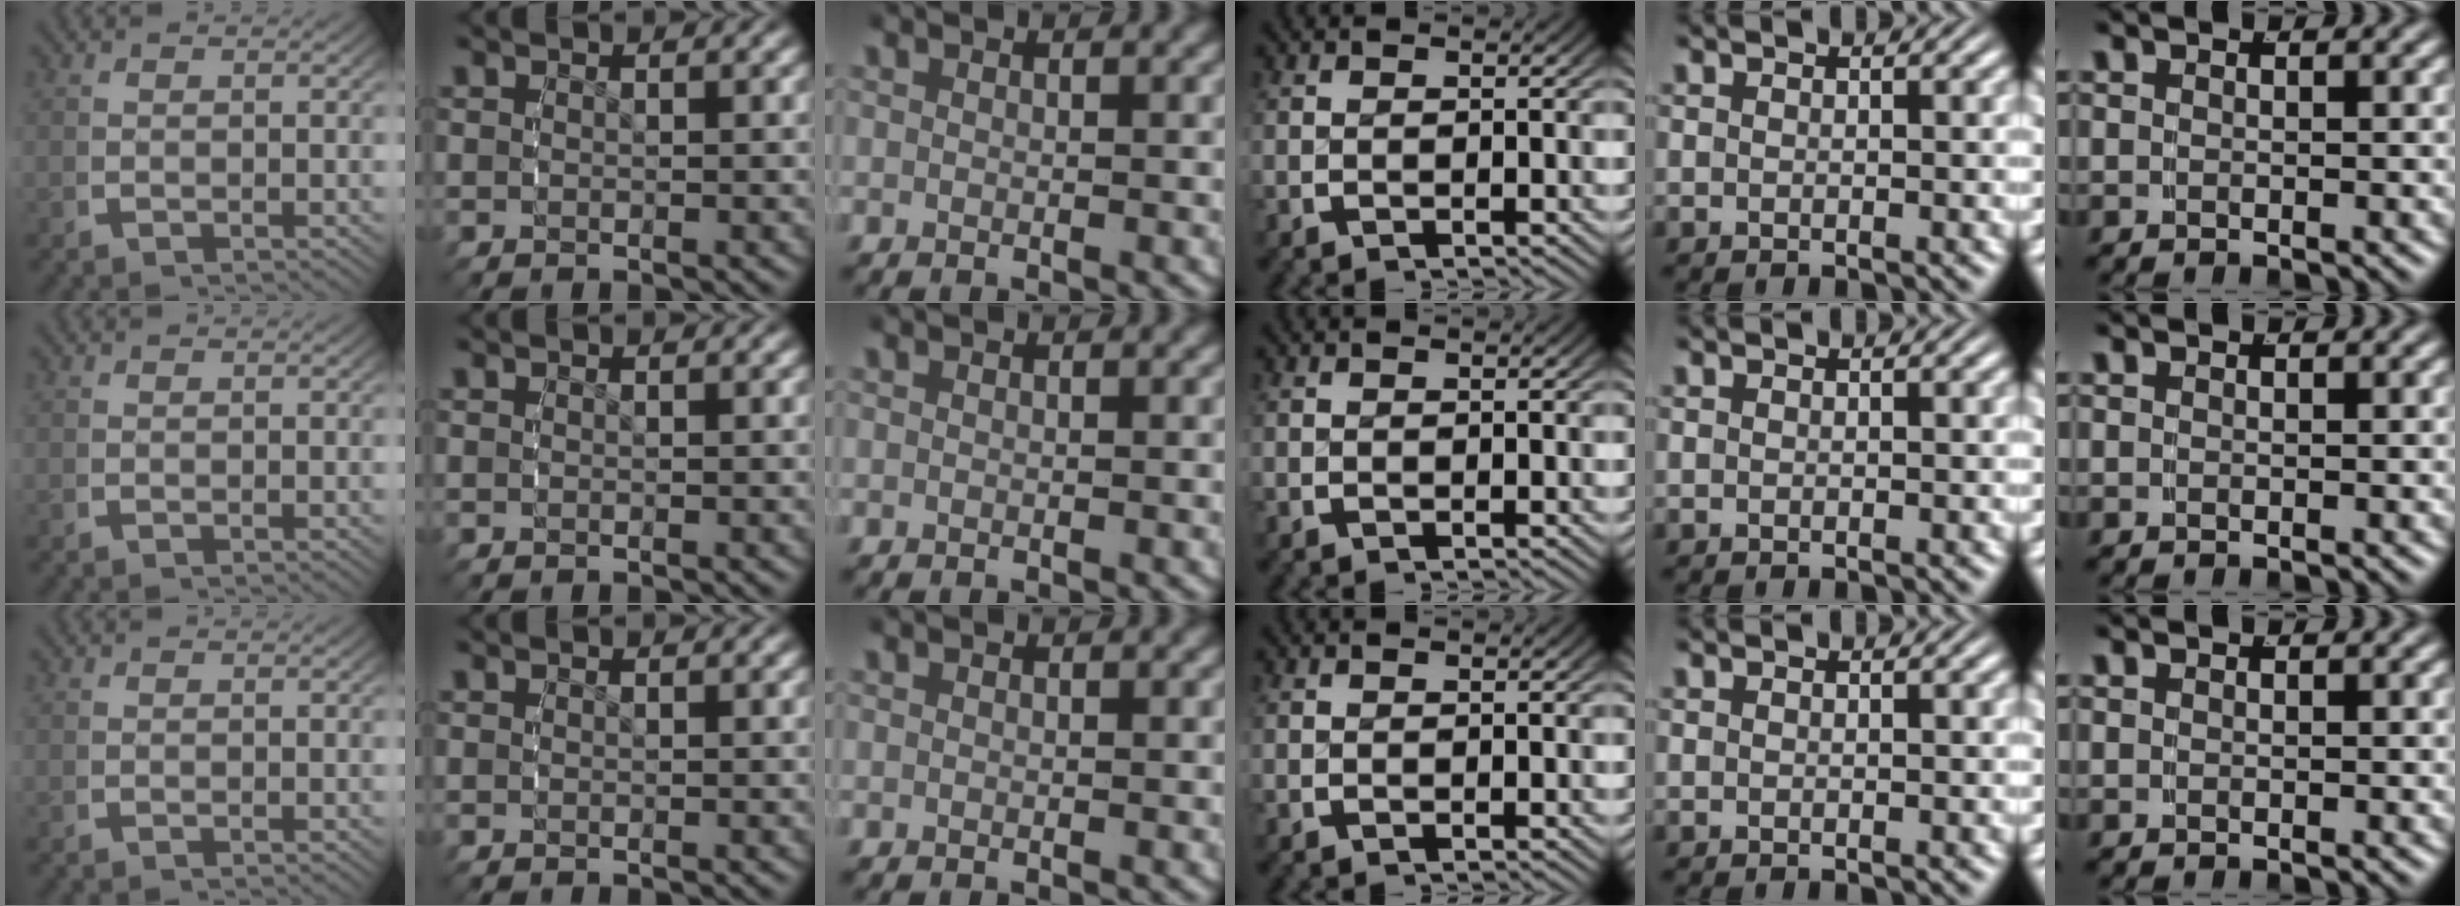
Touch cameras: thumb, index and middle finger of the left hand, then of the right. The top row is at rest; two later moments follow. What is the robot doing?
{"motion": "reach", "object": "shoes"}